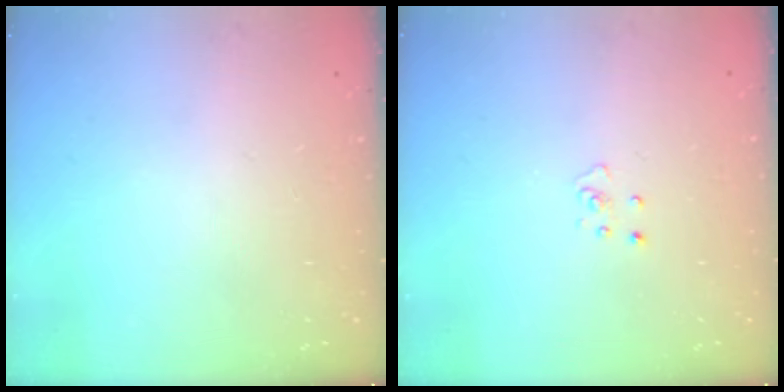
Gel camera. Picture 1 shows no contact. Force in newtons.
{"total": 2.8, "press": 2.7, "slide": 0.3}